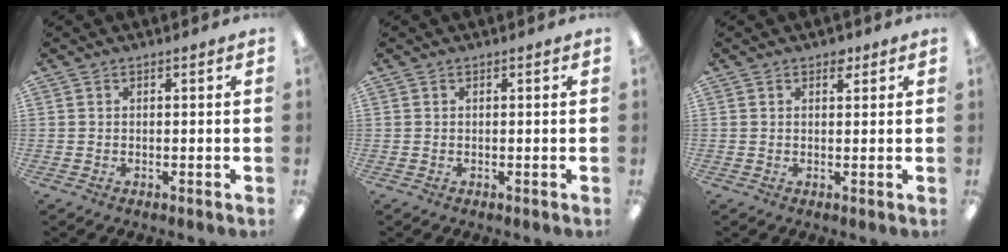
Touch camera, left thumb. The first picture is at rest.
{"total": 0.0}
{"total": 2.3, "force": [1.4, 1.3, 1.3], "torque": [-0.002, -0.006, 0.020]}